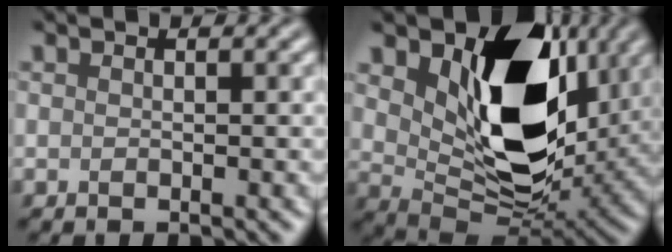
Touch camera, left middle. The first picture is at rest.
{"total": 9.1, "force": [2.6, 5.6, 6.6], "torque": [-0.131, -0.032, 0.081]}